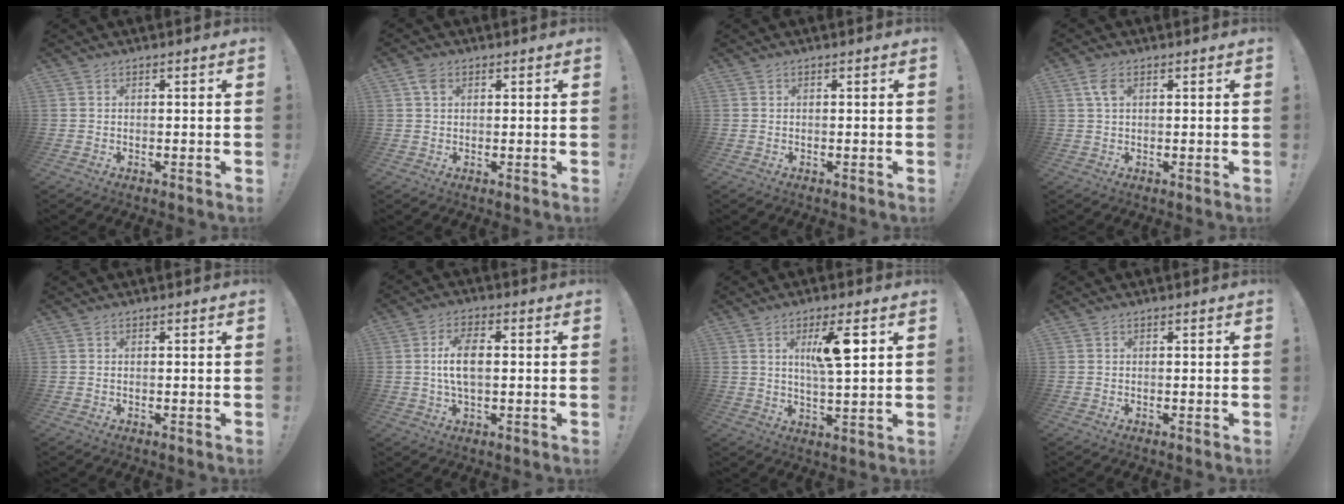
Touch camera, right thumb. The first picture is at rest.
{"total": 3.2, "force": [1.3, 2.0, 2.0], "torque": [-0.036, 0.002, 0.025]}
{"total": 0.0}
{"total": 3.8, "force": [1.3, 1.9, 3.0], "torque": [-0.064, 0.006, 0.025]}
{"total": 0.0}
{"total": 8.6, "force": [0.4, 4.2, 7.5], "torque": [-0.127, 0.000, 0.005]}
{"total": 9.0, "force": [3.4, 1.5, 8.2], "torque": [-0.128, -0.010, 0.045]}
{"total": 0.0}